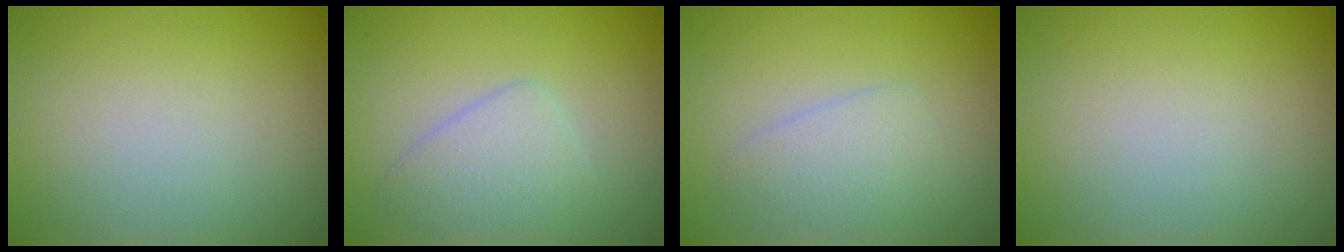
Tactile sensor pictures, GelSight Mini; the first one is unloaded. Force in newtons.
{"total": 2.5, "press": 2.5, "slide": 0.2}
{"total": 2.1, "press": 2.1, "slide": 0.0}
{"total": 0.0}